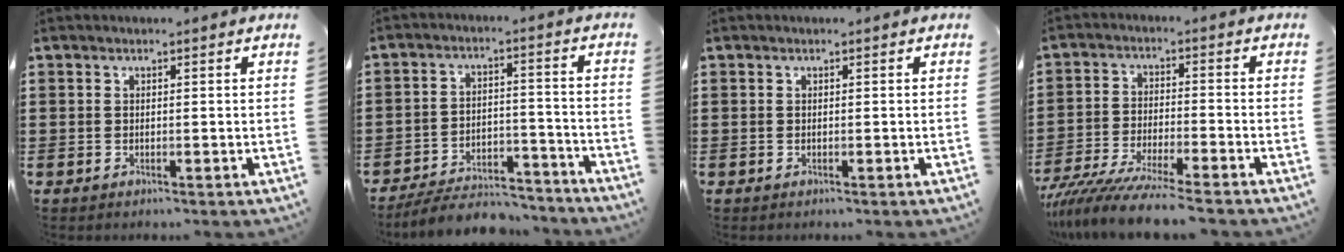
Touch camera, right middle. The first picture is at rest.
{"total": 6.0, "force": [-5.8, 1.1, 1.0], "torque": [-0.018, 0.013, -0.115]}
{"total": 0.0}
{"total": 7.9, "force": [-7.3, -0.3, 3.0], "torque": [-0.064, -0.011, -0.142]}